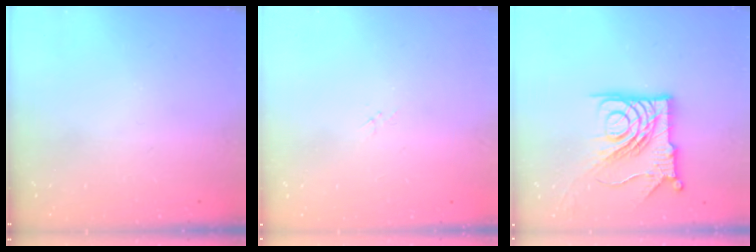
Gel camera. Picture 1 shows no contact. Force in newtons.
{"total": 1.7, "press": 1.6, "slide": 0.2}
{"total": 15.4, "press": 15.3, "slide": 1.7}